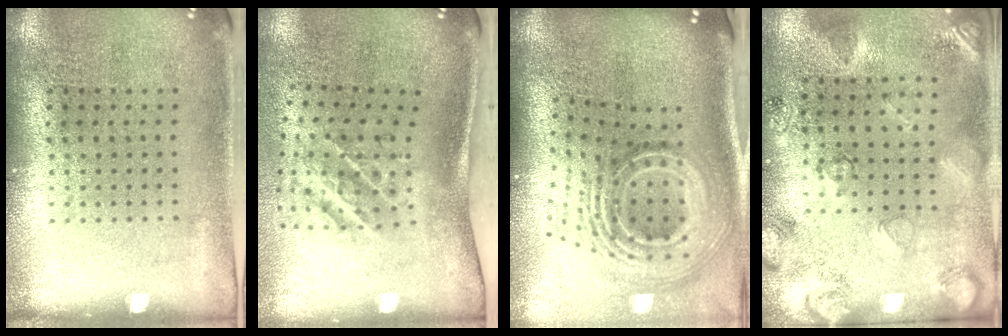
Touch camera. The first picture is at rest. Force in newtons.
{"total": 2.2, "press": 1.3, "slide": 1.8}
{"total": 3.2, "press": 2.0, "slide": 2.4}
{"total": 2.6, "press": 1.7, "slide": 1.9}